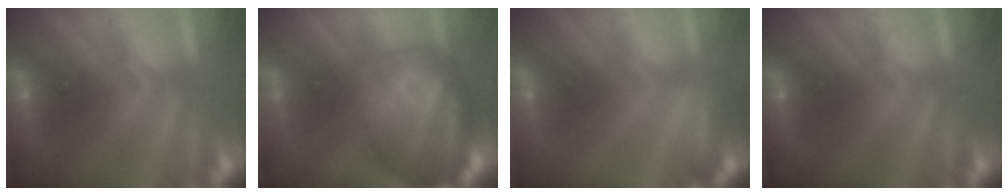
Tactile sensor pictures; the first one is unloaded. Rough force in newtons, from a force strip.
{"total": 5.7}
{"total": 2.8}
{"total": 0.0}